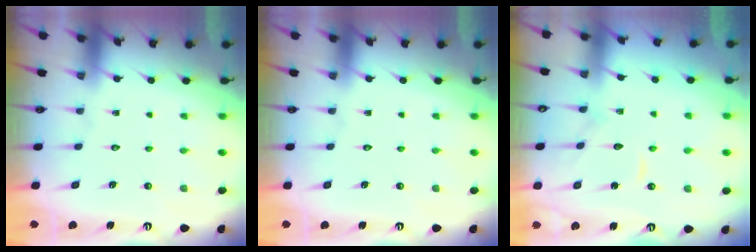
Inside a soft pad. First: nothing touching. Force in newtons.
{"total": 0.0}
{"total": 8.6, "press": 8.6, "slide": 0.4}